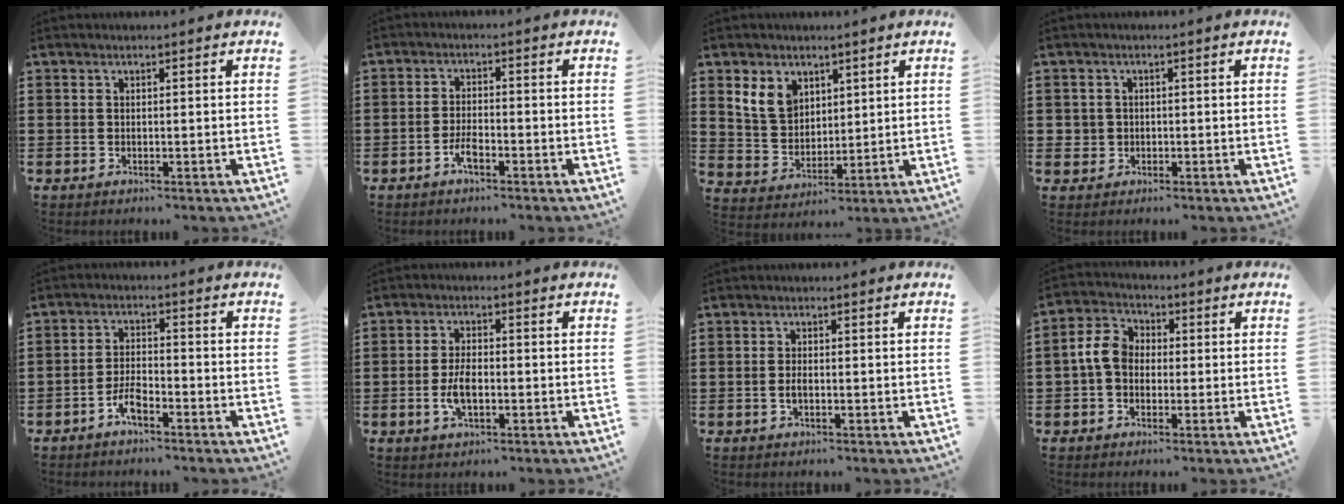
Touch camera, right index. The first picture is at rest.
{"total": 3.0, "force": [-1.9, 1.2, 2.1], "torque": [-0.052, 0.000, -0.040]}
{"total": 6.7, "force": [3.4, 5.0, 2.8], "torque": [-0.086, 0.015, 0.062]}
{"total": 2.0, "force": [-0.1, 2.0, 0.2], "torque": [-0.013, 0.009, -0.007]}
{"total": 4.0, "force": [-2.7, 1.4, 2.5], "torque": [-0.066, 0.002, -0.057]}
{"total": 4.5, "force": [-1.1, 2.1, 3.8], "torque": [-0.081, 0.001, -0.022]}
{"total": 1.4, "force": [-0.3, 0.6, 1.2], "torque": [-0.023, -0.001, -0.006]}
{"total": 5.7, "force": [-0.3, 4.3, 3.7], "torque": [-0.099, 0.006, -0.012]}